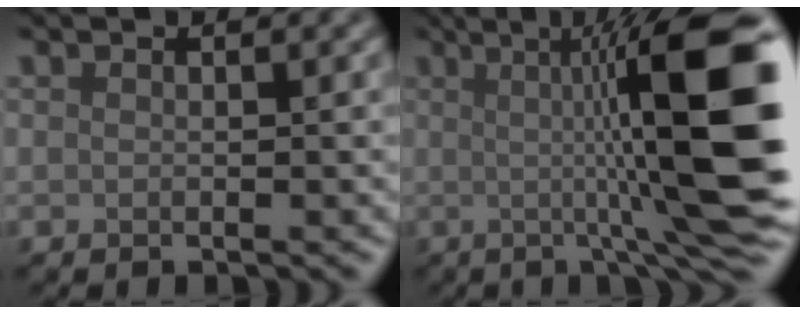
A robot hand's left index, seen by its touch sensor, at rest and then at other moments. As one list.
[{"total": 14.7, "force": [1.1, 3.0, 14.4], "torque": [-0.167, 0.002, 0.017]}]